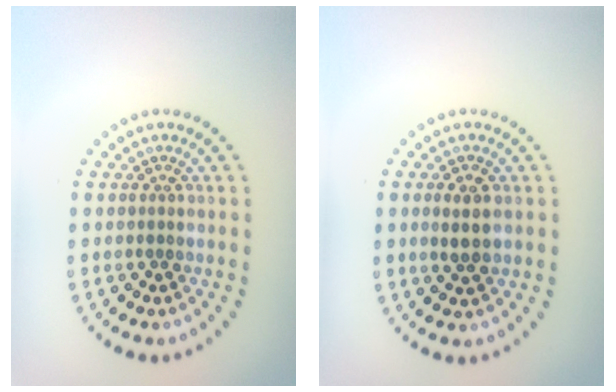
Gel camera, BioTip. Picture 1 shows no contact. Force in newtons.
{"total": 1.9, "press": 1.7, "slide": 0.6}